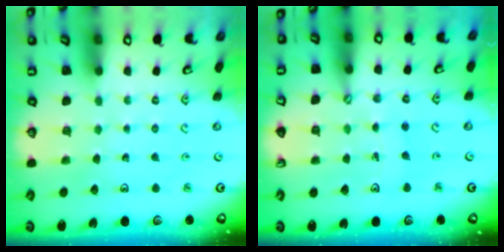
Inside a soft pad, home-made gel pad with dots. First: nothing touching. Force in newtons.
{"total": 8.6, "press": 8.4, "slide": 1.8}